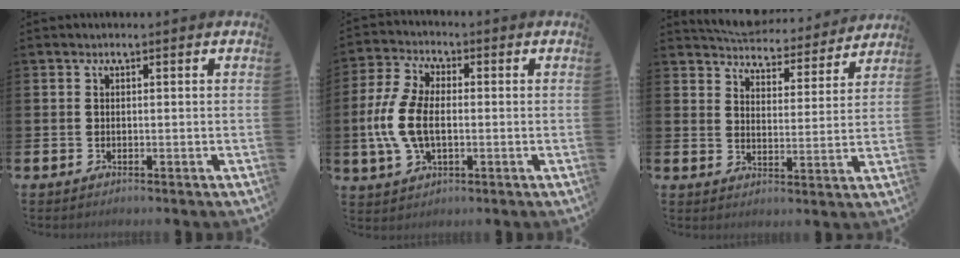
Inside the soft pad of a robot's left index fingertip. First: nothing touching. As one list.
[{"total": 8.4, "force": [-0.4, 4.9, 6.8], "torque": [-0.165, 0.011, -0.011]}, {"total": 5.8, "force": [5.7, 1.1, 0.5], "torque": [-0.026, -0.046, 0.097]}]